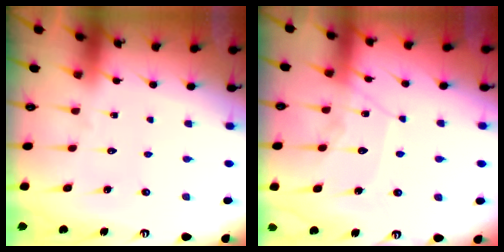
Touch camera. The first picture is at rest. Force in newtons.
{"total": 10.3, "press": 10.3, "slide": 0.4}